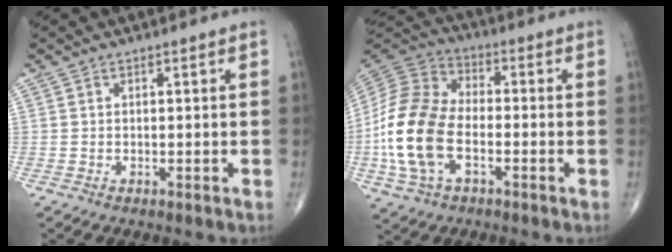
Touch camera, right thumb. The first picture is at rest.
{"total": 17.4, "force": [-3.9, 10.3, 13.5], "torque": [-0.286, 0.022, -0.079]}